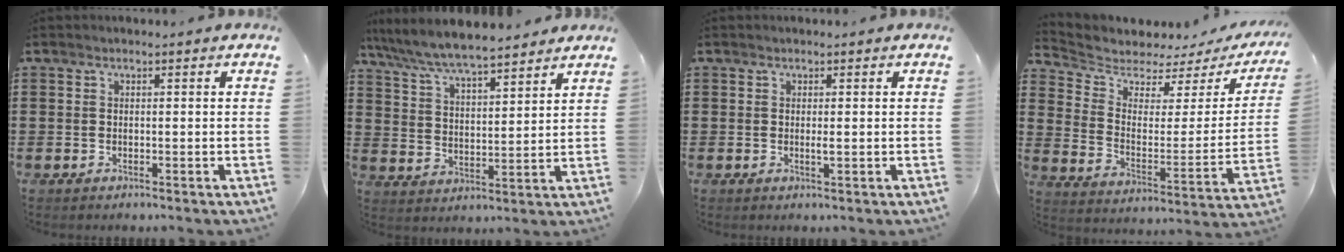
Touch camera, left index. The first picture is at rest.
{"total": 7.0, "force": [6.5, 0.6, 2.5], "torque": [-0.075, -0.032, 0.114]}
{"total": 0.9, "force": [0.1, 0.1, 0.9], "torque": [-0.018, -0.003, 0.002]}
{"total": 4.2, "force": [3.8, 1.8, 0.7], "torque": [-0.046, -0.028, 0.059]}